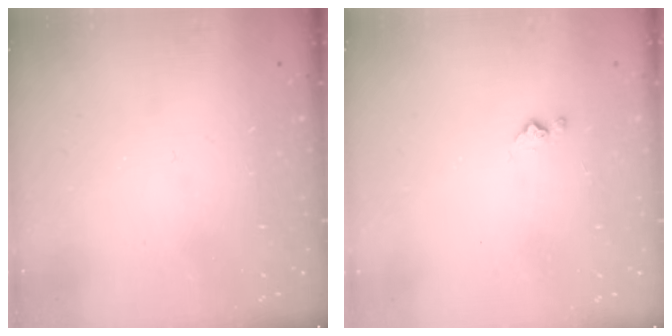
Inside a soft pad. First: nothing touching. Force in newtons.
{"total": 2.9, "press": 2.9, "slide": 0.5}